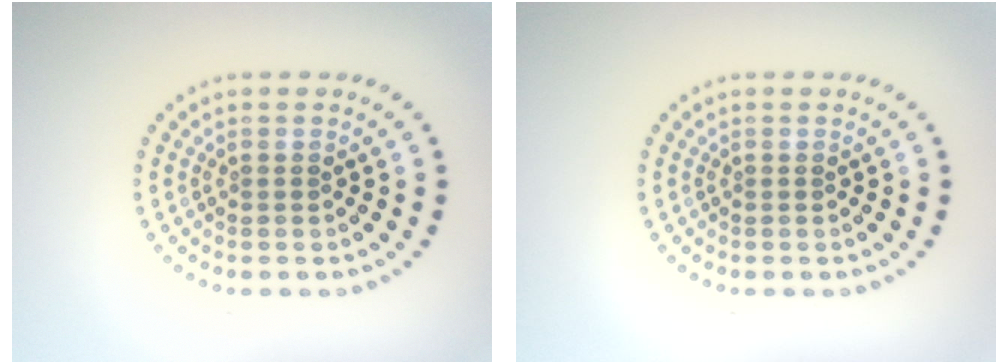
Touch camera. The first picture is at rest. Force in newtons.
{"total": 0.0}